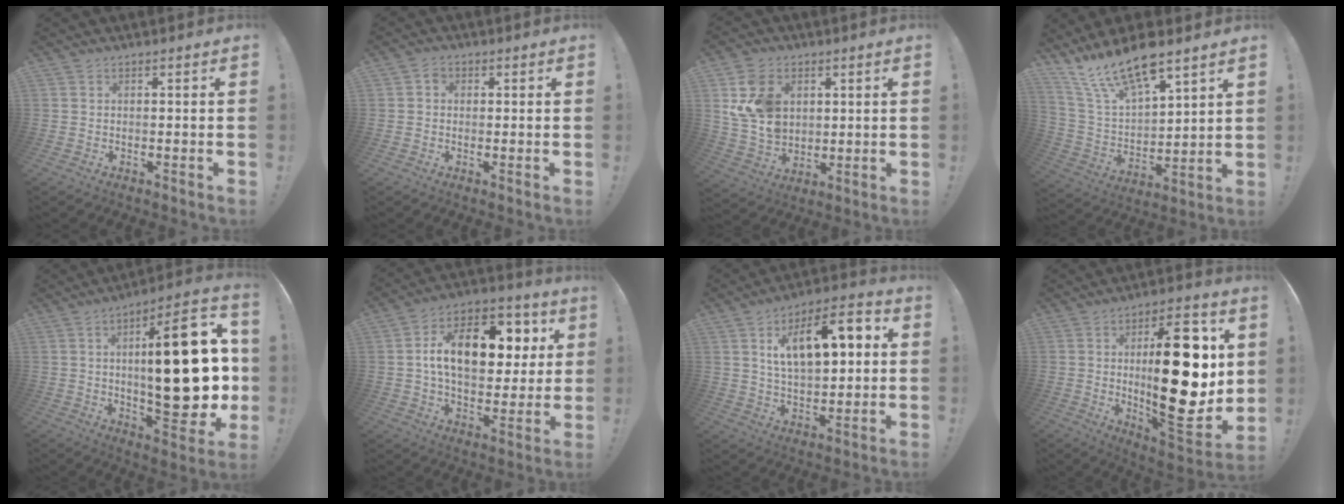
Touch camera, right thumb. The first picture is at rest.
{"total": 2.3, "force": [0.3, 2.0, 1.2], "torque": [-0.014, 0.000, 0.002]}
{"total": 14.5, "force": [4.6, 11.2, 8.1], "torque": [-0.152, -0.017, 0.092]}
{"total": 16.1, "force": [12.4, 5.1, 8.9], "torque": [-0.185, -0.094, 0.220]}
{"total": 27.6, "force": [1.5, 9.5, 25.9], "torque": [-0.388, -0.008, 0.022]}
{"total": 18.8, "force": [4.4, 11.0, 14.5], "torque": [-0.211, -0.007, 0.074]}
{"total": 16.4, "force": [5.0, 8.4, 13.1], "torque": [-0.193, -0.009, 0.082]}
{"total": 28.5, "force": [2.2, 11.3, 26.1], "torque": [-0.411, -0.016, 0.038]}